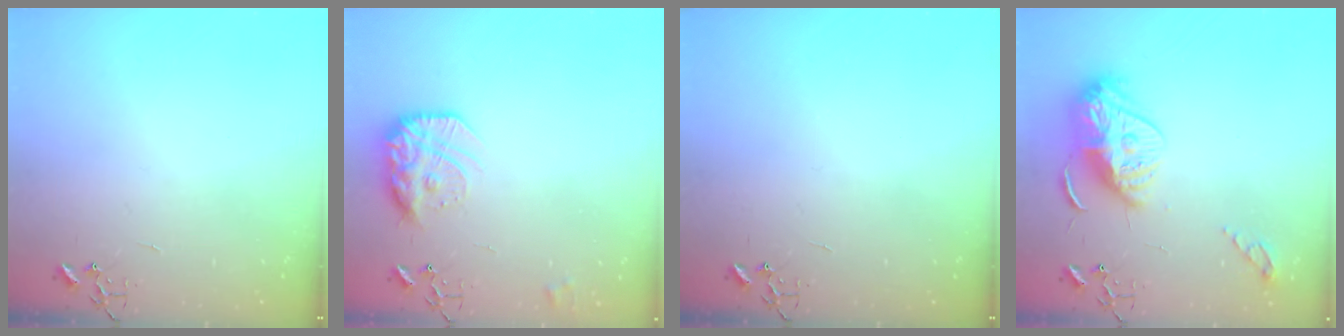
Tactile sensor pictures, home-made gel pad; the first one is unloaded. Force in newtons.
{"total": 16.5, "press": 16.4, "slide": 1.3}
{"total": 0.0}
{"total": 16.0, "press": 16.0, "slide": 0.9}